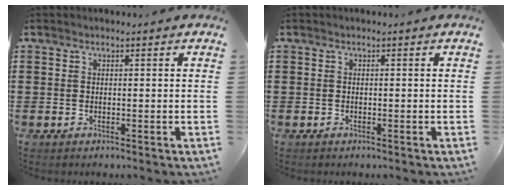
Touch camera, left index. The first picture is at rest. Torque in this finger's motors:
{"motor_torque": [-0.02, -0.01, 0.00, 0.00]}